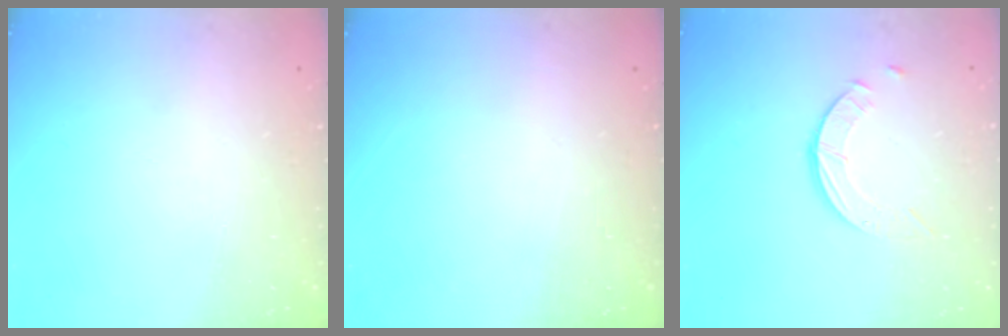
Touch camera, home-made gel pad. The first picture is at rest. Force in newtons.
{"total": 0.0}
{"total": 3.5, "press": 3.5, "slide": 0.2}